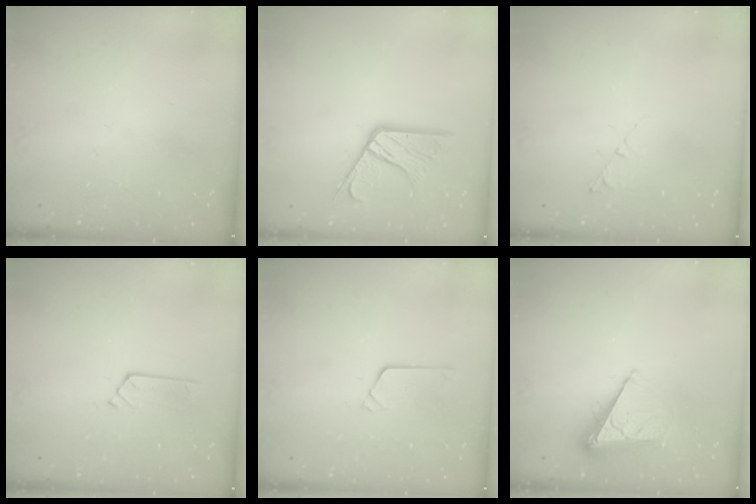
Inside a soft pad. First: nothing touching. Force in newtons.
{"total": 14.0, "press": 13.9, "slide": 1.3}
{"total": 2.7, "press": 2.6, "slide": 0.3}
{"total": 2.9, "press": 2.9, "slide": 0.3}
{"total": 2.6, "press": 2.6, "slide": 0.2}
{"total": 9.5, "press": 9.5, "slide": 0.1}